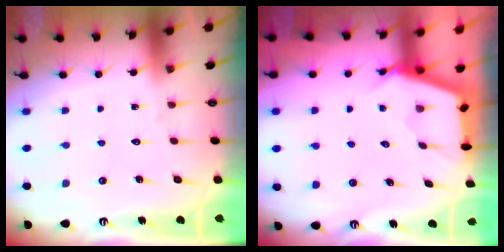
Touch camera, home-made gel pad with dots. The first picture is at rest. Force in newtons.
{"total": 2.6, "press": 2.5, "slide": 0.4}